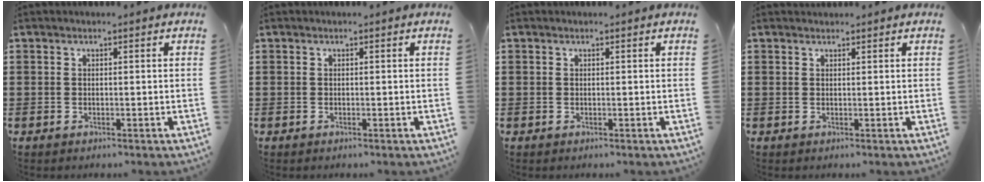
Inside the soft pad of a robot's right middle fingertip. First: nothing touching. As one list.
[{"total": 0.0}, {"total": 0.0}, {"total": 0.7, "force": [0.7, 0.2, -0.1], "torque": [0.007, -0.003, 0.012]}]